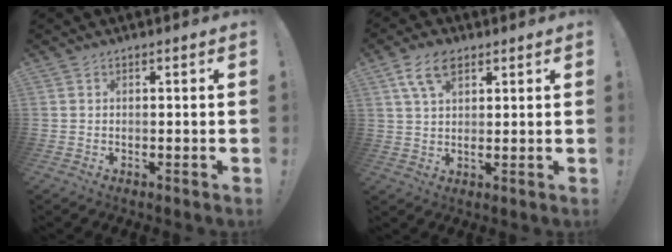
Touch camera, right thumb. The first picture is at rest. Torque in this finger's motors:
{"motor_torque": [0.00, 0.00, 0.04, 0.04, 0.01]}